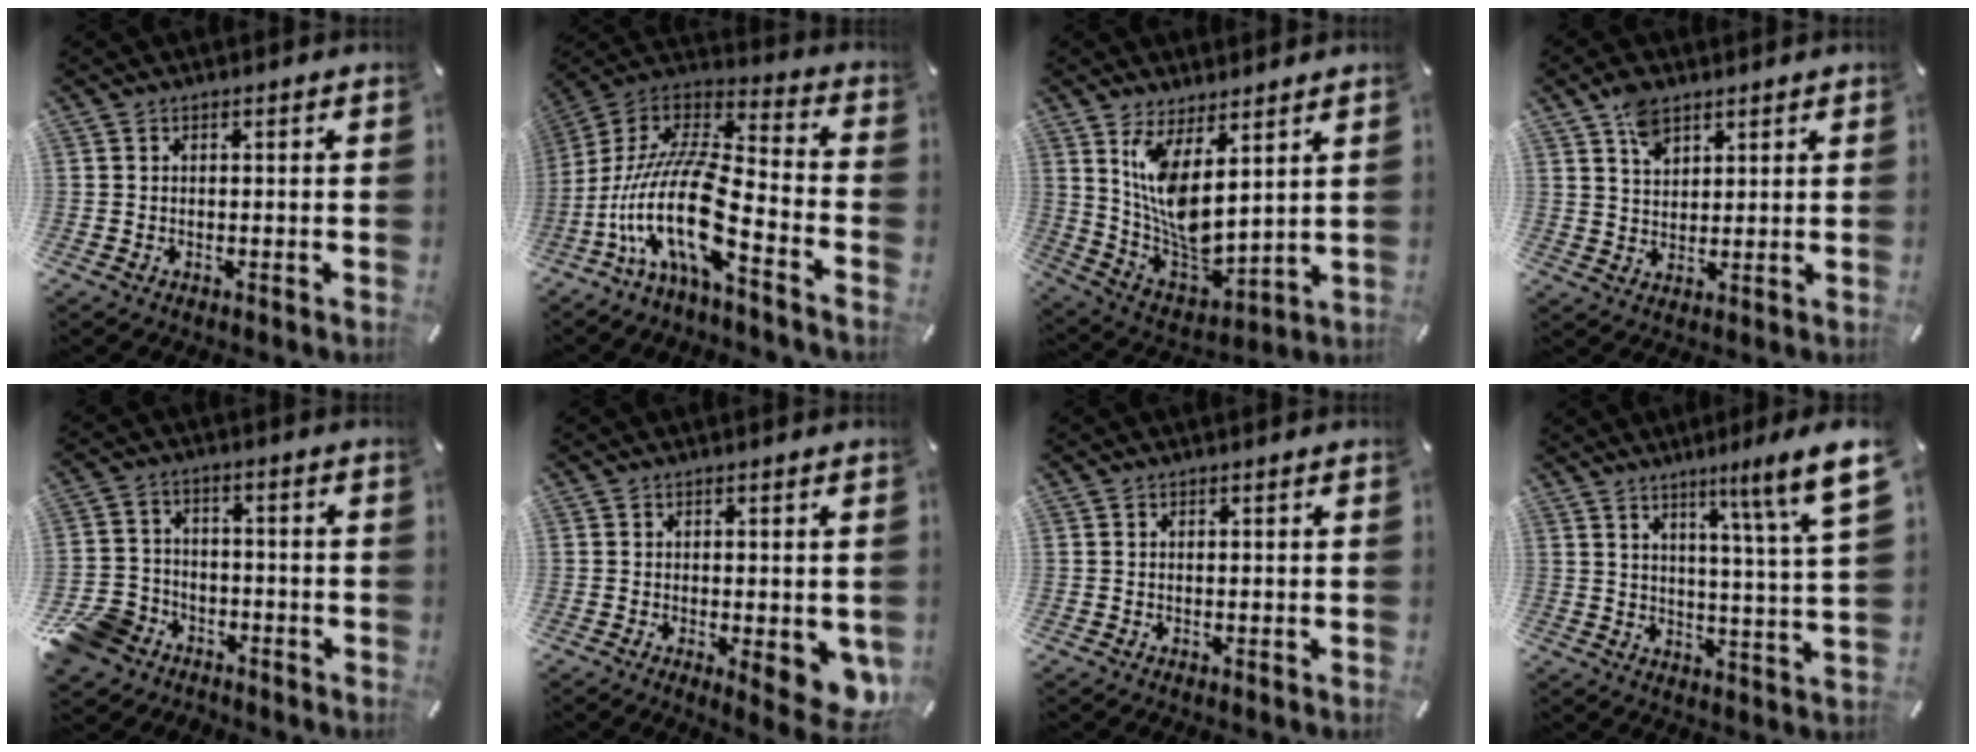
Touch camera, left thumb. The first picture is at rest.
{"total": 21.6, "force": [-9.6, 7.4, 17.9], "torque": [-0.397, 0.016, -0.176]}
{"total": 11.4, "force": [5.5, 4.9, 8.7], "torque": [-0.184, -0.058, 0.107]}
{"total": 6.4, "force": [3.7, 4.1, 3.2], "torque": [-0.057, -0.002, 0.069]}
{"total": 9.8, "force": [-5.9, 7.5, 2.4], "torque": [-0.056, 0.049, -0.107]}
{"total": 7.0, "force": [-1.2, 2.5, 6.4], "torque": [-0.076, -0.013, -0.009]}
{"total": 0.0}
{"total": 11.3, "force": [7.5, -0.3, 8.5], "torque": [-0.117, -0.058, 0.108]}